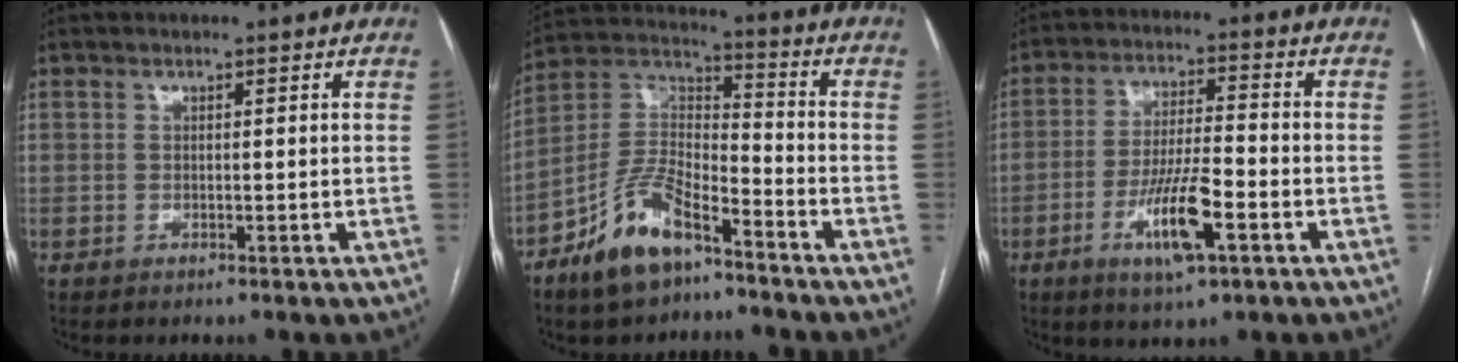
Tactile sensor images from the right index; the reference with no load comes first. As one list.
[{"total": 12.0, "force": [-8.1, 4.5, 7.7], "torque": [-0.165, 0.008, -0.153]}, {"total": 10.2, "force": [-4.4, 1.8, 9.1], "torque": [-0.172, -0.006, -0.074]}]